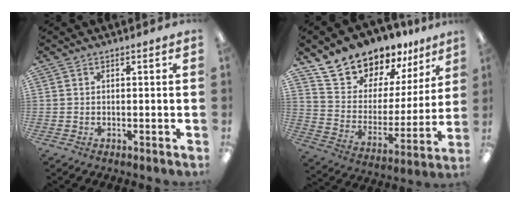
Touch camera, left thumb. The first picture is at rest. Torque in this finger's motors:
{"motor_torque": [0.47, 0.47, 1.44, -1.30, 0.19]}